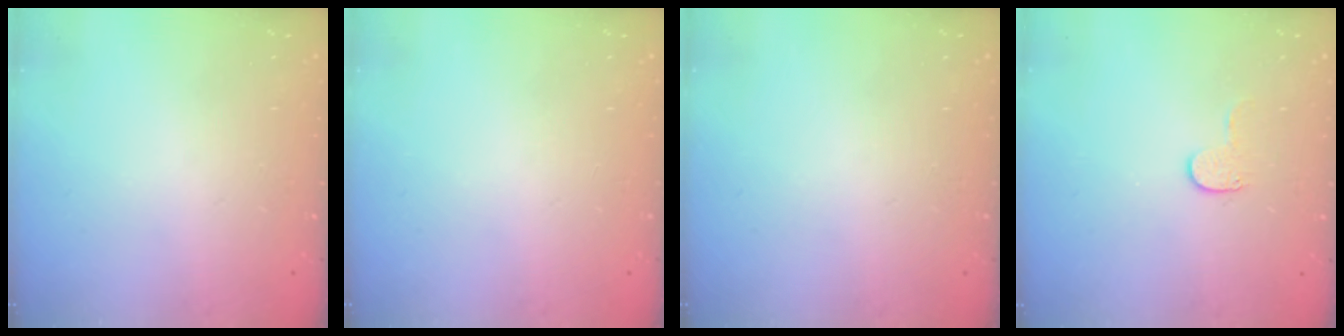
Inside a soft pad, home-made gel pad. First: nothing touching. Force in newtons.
{"total": 0.0}
{"total": 0.0}
{"total": 4.1, "press": 4.1, "slide": 0.4}